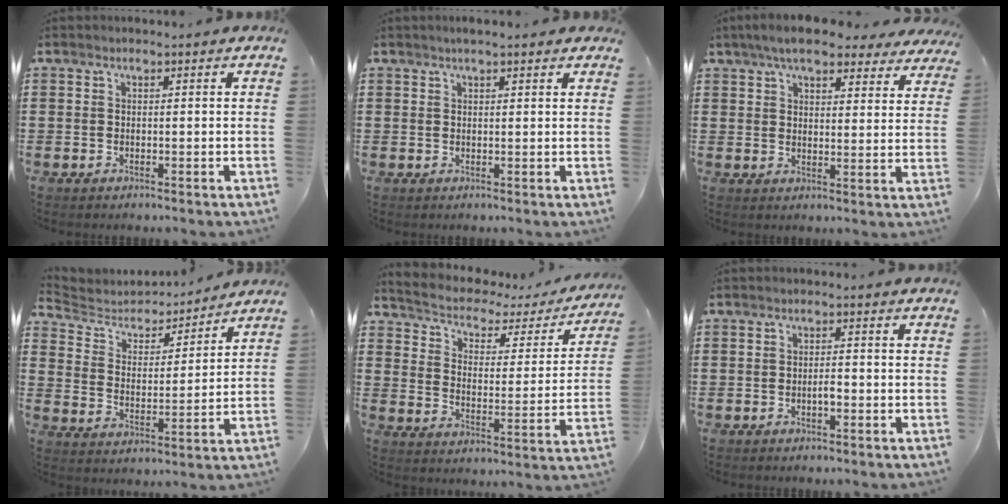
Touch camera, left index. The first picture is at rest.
{"total": 1.6, "force": [1.3, 0.2, 0.9], "torque": [-0.018, 0.004, 0.025]}
{"total": 7.0, "force": [6.1, 1.5, 3.1], "torque": [-0.073, -0.012, 0.110]}
{"total": 4.4, "force": [4.2, 1.1, 0.5], "torque": [-0.038, -0.030, 0.066]}
{"total": 2.7, "force": [2.0, 1.4, 1.0], "torque": [-0.036, -0.020, 0.025]}
{"total": 1.8, "force": [-0.6, 0.6, 1.6], "torque": [-0.033, 0.003, -0.011]}